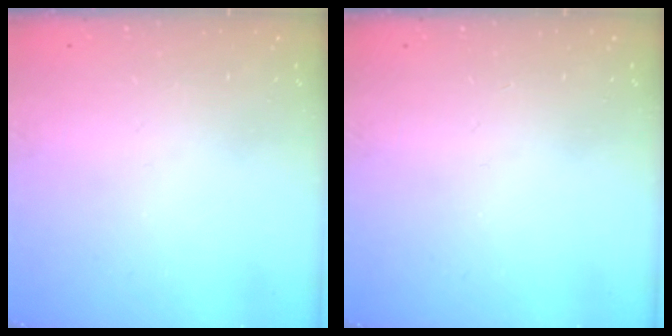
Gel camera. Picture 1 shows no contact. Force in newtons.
{"total": 0.0}